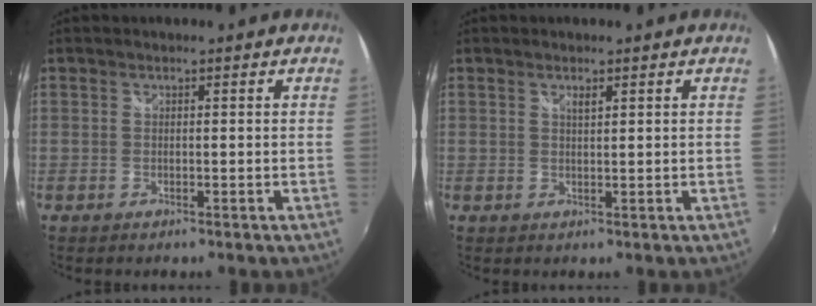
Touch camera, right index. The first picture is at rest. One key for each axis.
{"total": 1.1, "fx": 0.7, "fy": 0.2, "fz": 0.8, "tx": -0.013, "ty": 0.001, "tz": 0.011}